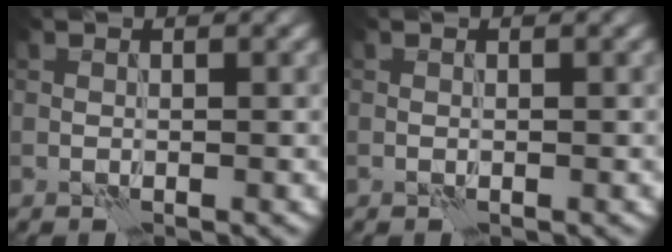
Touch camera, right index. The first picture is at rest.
{"total": 0.0}